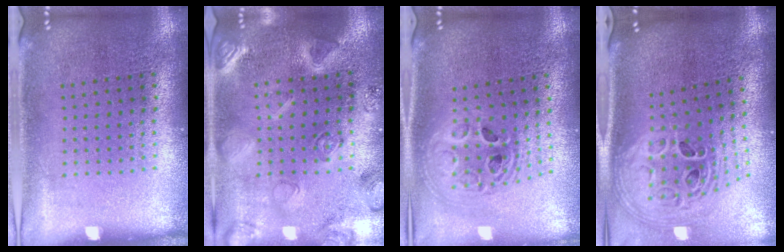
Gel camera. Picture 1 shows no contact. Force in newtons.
{"total": 2.9, "press": 2.9, "slide": 0.5}
{"total": 2.0, "press": 1.6, "slide": 1.2}
{"total": 2.8, "press": 2.0, "slide": 1.9}